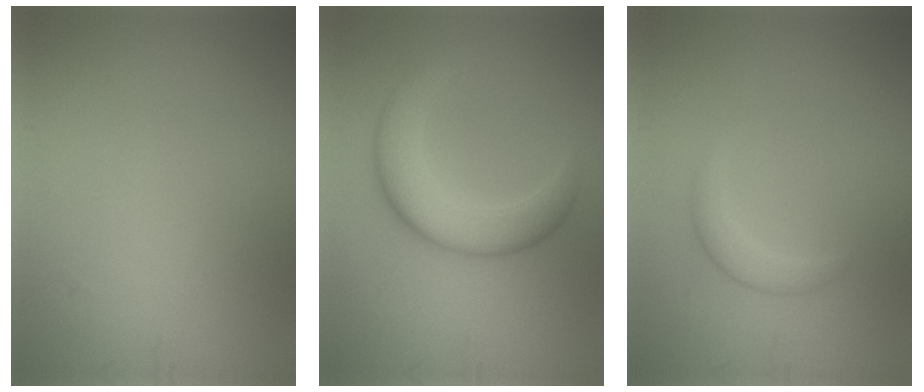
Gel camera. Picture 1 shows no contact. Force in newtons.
{"total": 5.7, "press": 5.7, "slide": 0.3}
{"total": 1.7, "press": 1.7, "slide": 0.2}